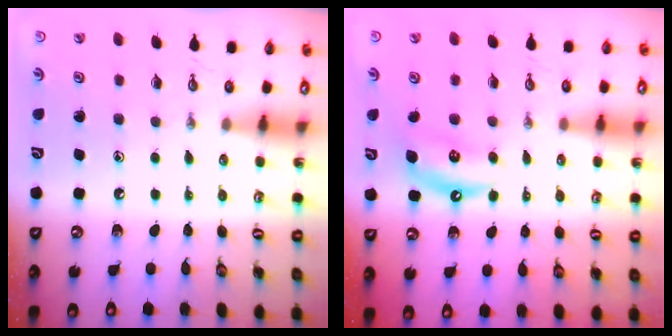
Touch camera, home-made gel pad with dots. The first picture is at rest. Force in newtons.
{"total": 5.9, "press": 5.9, "slide": 0.4}